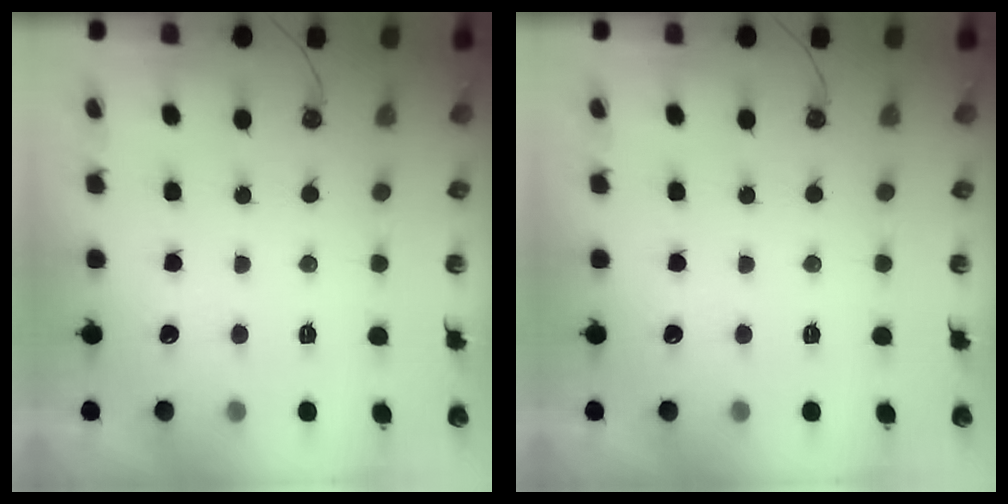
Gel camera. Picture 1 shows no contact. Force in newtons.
{"total": 0.0}